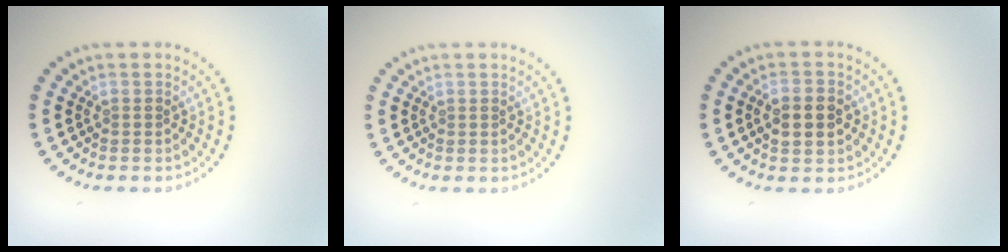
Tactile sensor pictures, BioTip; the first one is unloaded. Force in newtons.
{"total": 0.0}
{"total": 4.0, "press": 4.0, "slide": 0.2}